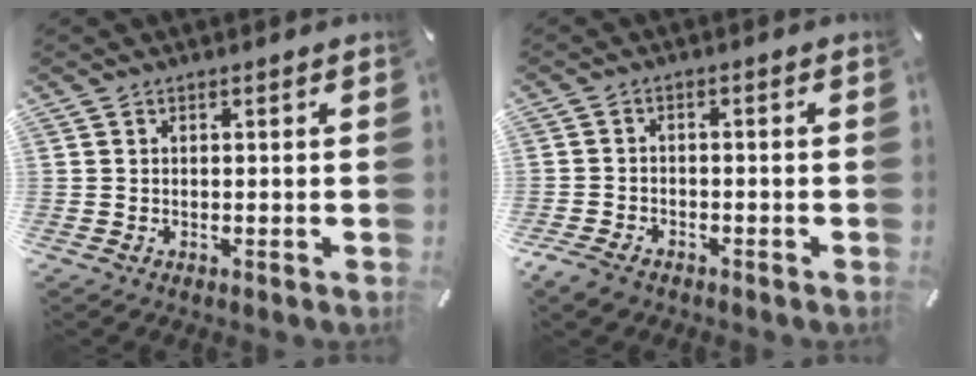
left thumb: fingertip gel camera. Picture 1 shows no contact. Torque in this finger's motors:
{"motor_torque": [-0.36, 0.60, 0.35, 0.26, 0.09]}